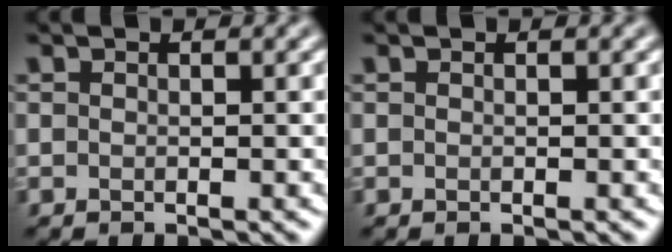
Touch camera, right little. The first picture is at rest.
{"total": 0.0}